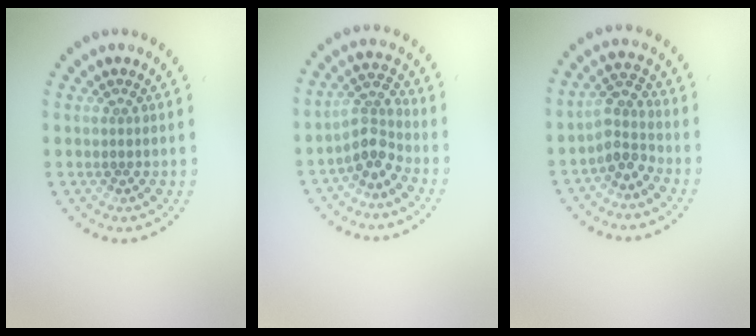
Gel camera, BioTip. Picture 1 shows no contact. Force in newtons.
{"total": 2.9, "press": 2.3, "slide": 1.8}
{"total": 2.6, "press": 2.0, "slide": 1.6}